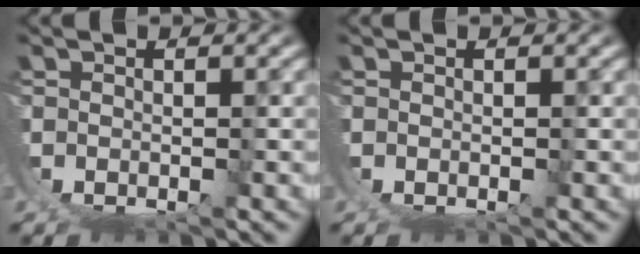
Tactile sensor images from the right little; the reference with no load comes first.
{"total": 0.0}